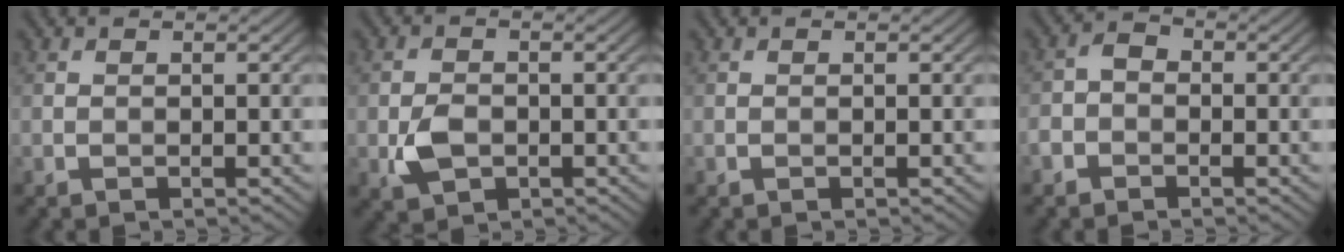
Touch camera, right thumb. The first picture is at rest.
{"total": 3.6, "force": [-1.0, 2.5, 2.4], "torque": [-0.053, -0.007, -0.021]}
{"total": 0.0}
{"total": 2.6, "force": [-1.4, 1.9, 1.1], "torque": [-0.022, 0.004, -0.038]}